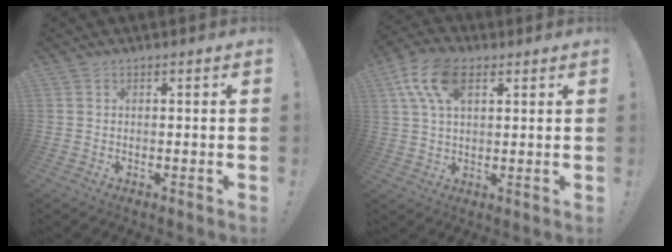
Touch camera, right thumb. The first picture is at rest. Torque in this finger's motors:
{"motor_torque": [0.10, 0.18, 0.31, 0.03, 0.15]}